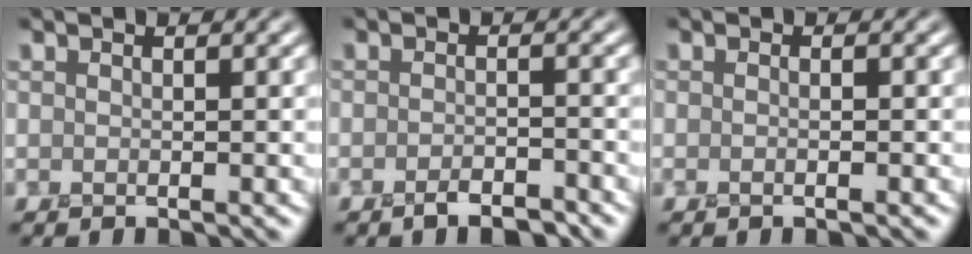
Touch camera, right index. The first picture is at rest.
{"total": 2.2, "force": [-1.9, 0.5, 1.0], "torque": [-0.015, -0.001, -0.034]}
{"total": 0.8, "force": [-0.4, 0.3, 0.7], "torque": [-0.011, -0.006, -0.009]}